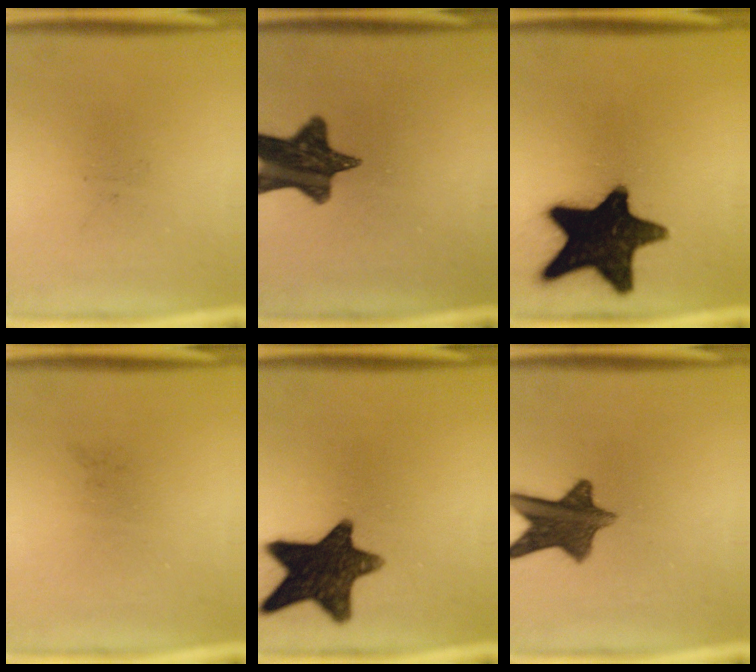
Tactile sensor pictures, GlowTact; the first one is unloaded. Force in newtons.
{"total": 13.1}
{"total": 18.5}
{"total": 0.0}
{"total": 14.6}
{"total": 10.9}